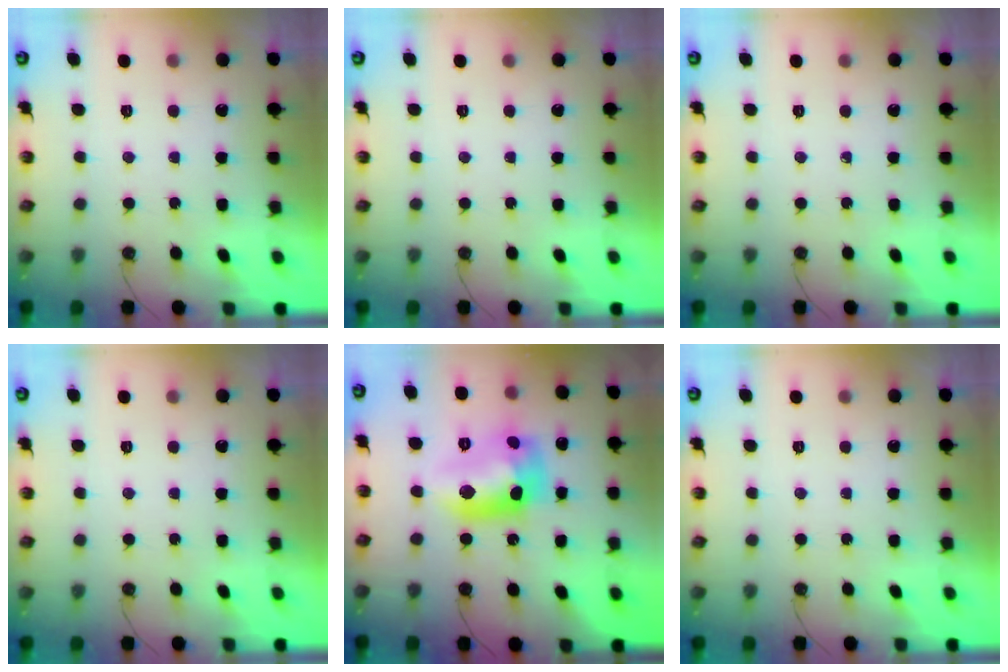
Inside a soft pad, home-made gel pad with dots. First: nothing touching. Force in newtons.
{"total": 0.0}
{"total": 0.0}
{"total": 0.0}
{"total": 13.6, "press": 13.6, "slide": 1.2}
{"total": 0.0}